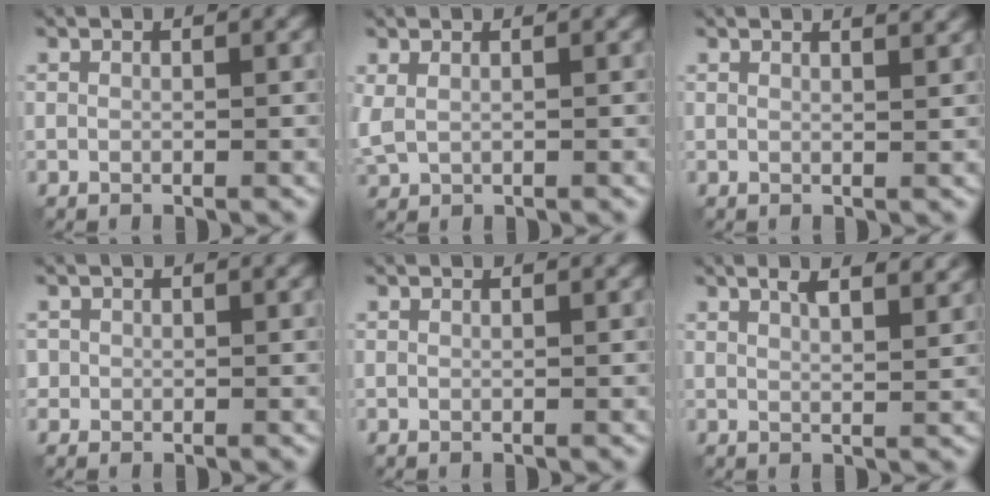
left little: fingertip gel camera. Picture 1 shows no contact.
{"total": 1.6, "force": [0.5, 1.0, 1.2], "torque": [-0.037, 0.000, 0.015]}
{"total": 3.1, "force": [2.3, 1.2, 1.7], "torque": [-0.001, 0.016, 0.004]}
{"total": 0.7, "force": [0.0, 0.7, 0.0], "torque": [0.007, -0.002, -0.002]}
{"total": 0.0}
{"total": 5.9, "force": [3.7, 2.2, 4.0], "torque": [-0.035, 0.025, 0.031]}